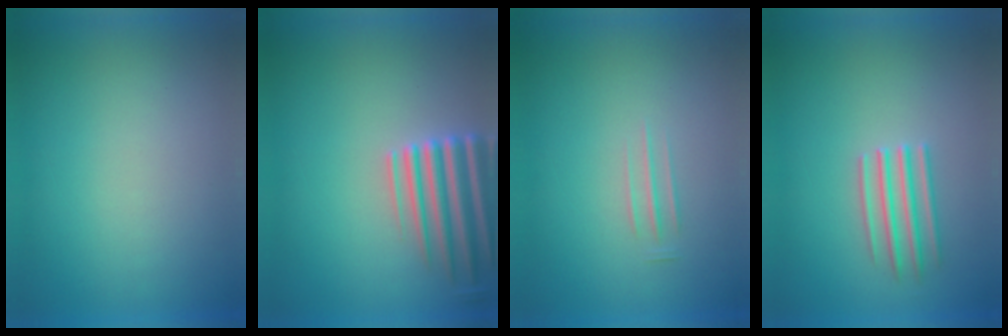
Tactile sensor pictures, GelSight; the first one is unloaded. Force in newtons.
{"total": 6.0}
{"total": 1.4}
{"total": 2.7}